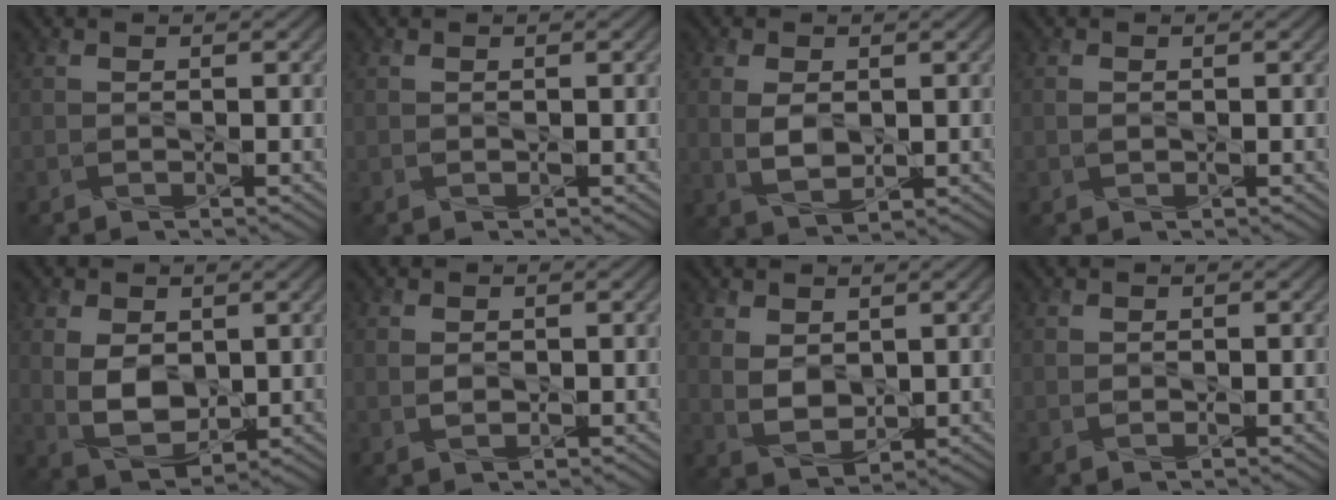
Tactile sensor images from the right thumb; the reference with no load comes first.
{"total": 0.0}
{"total": 4.1, "force": [0.5, 2.5, 3.2], "torque": [-0.076, -0.002, 0.015]}
{"total": 0.7, "force": [0.0, 0.5, 0.5], "torque": [-0.014, -0.001, 0.000]}
{"total": 6.7, "force": [1.0, 4.5, 4.9], "torque": [-0.116, -0.007, 0.022]}
{"total": 1.4, "force": [0.2, 1.0, 1.0], "torque": [-0.024, -0.001, 0.005]}
{"total": 4.3, "force": [1.7, 2.8, 2.8], "torque": [-0.070, -0.007, 0.037]}
{"total": 0.7, "force": [0.1, 0.5, 0.4], "torque": [-0.009, -0.002, 0.002]}